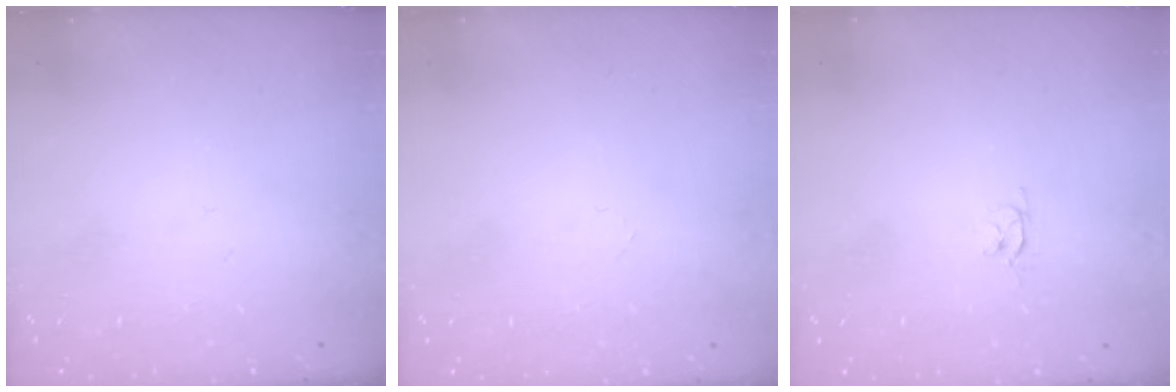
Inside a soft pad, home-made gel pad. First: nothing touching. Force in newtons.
{"total": 0.0}
{"total": 2.6, "press": 2.6, "slide": 0.3}